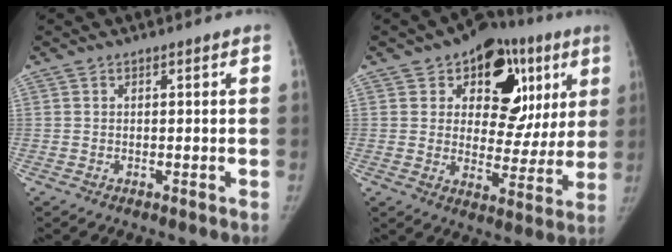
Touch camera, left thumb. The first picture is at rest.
{"total": 19.5, "force": [8.1, 12.5, 12.6], "torque": [-0.100, -0.009, 0.105]}